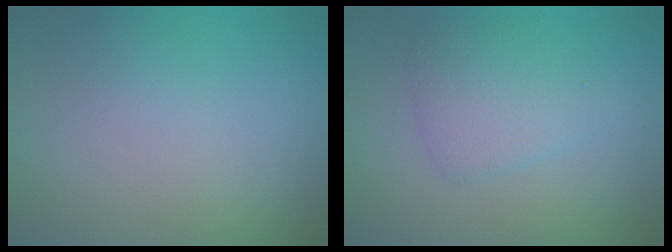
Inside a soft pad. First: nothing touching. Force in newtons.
{"total": 2.7, "press": 2.7, "slide": 0.1}